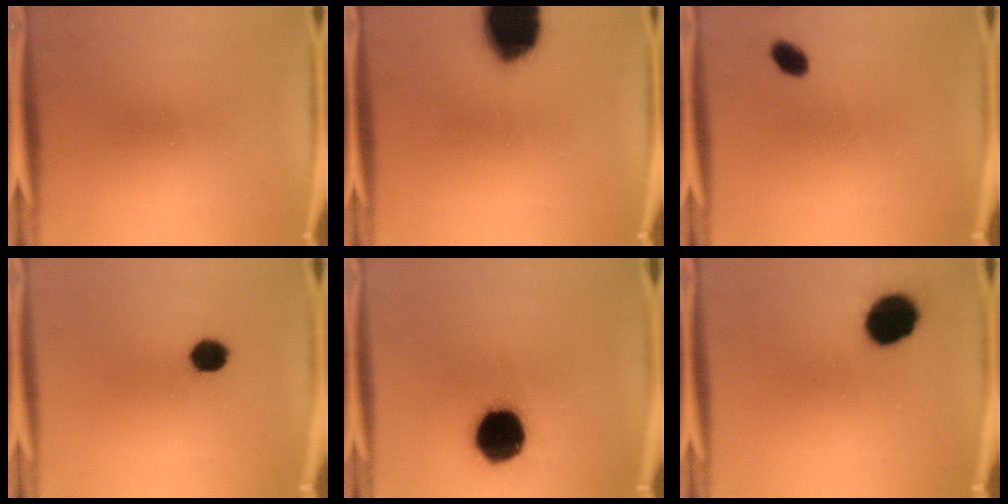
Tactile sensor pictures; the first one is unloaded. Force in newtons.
{"total": 18.8}
{"total": 3.3}
{"total": 5.4}
{"total": 19.1}
{"total": 12.9}